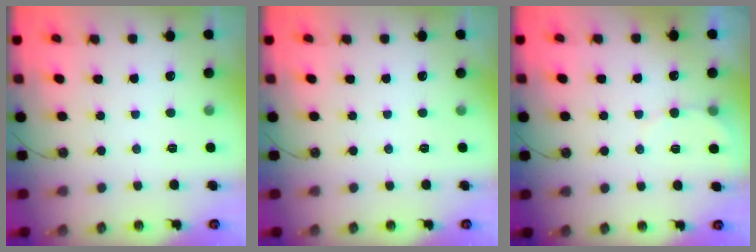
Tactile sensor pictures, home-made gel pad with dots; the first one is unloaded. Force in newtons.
{"total": 0.0}
{"total": 3.8, "press": 3.4, "slide": 1.6}